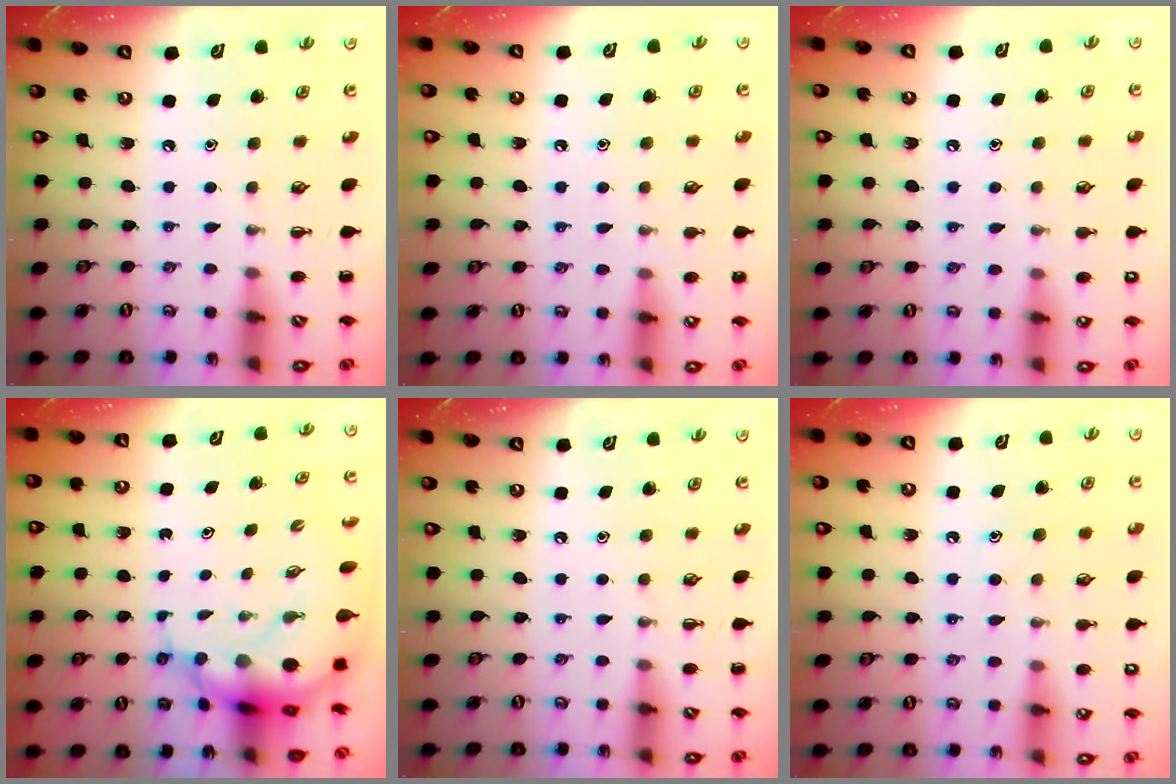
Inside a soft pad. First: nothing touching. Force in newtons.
{"total": 4.8, "press": 4.6, "slide": 1.3}
{"total": 6.0, "press": 5.6, "slide": 2.0}
{"total": 8.6, "press": 8.3, "slide": 2.4}
{"total": 0.0}
{"total": 6.9, "press": 6.8, "slide": 1.2}